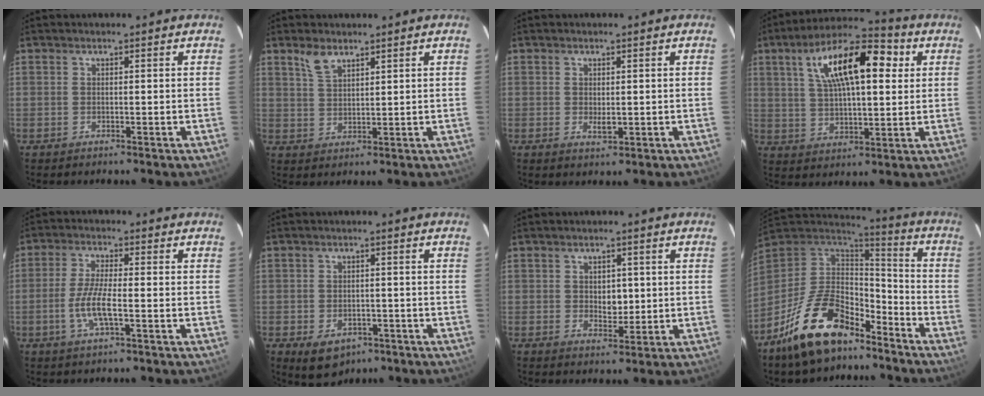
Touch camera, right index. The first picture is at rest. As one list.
[{"total": 4.1, "force": [3.0, 1.7, 2.2], "torque": [-0.042, 0.002, 0.062]}, {"total": 2.1, "force": [-0.1, 1.2, 1.7], "torque": [-0.029, -0.003, 0.001]}, {"total": 17.4, "force": [6.0, 7.0, 14.8], "torque": [-0.262, 0.033, 0.096]}, {"total": 6.8, "force": [-2.0, 1.2, 6.3], "torque": [-0.131, -0.004, -0.041]}, {"total": 7.5, "force": [-3.9, 5.3, 3.7], "torque": [-0.072, -0.007, -0.044]}, {"total": 3.8, "force": [0.2, 2.8, 2.6], "torque": [-0.039, 0.001, 0.005]}, {"total": 20.7, "force": [-13.7, 9.9, 11.9], "torque": [-0.242, 0.003, -0.226]}]